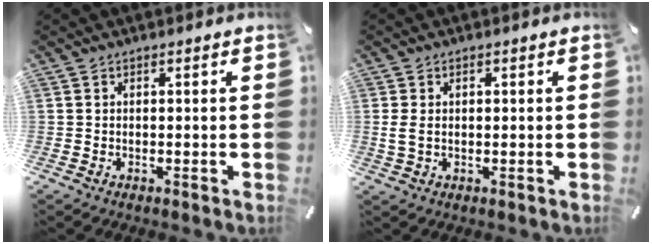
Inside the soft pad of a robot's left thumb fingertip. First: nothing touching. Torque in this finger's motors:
{"motor_torque": [0.42, 0.29, 0.24, -0.20, 0.13]}